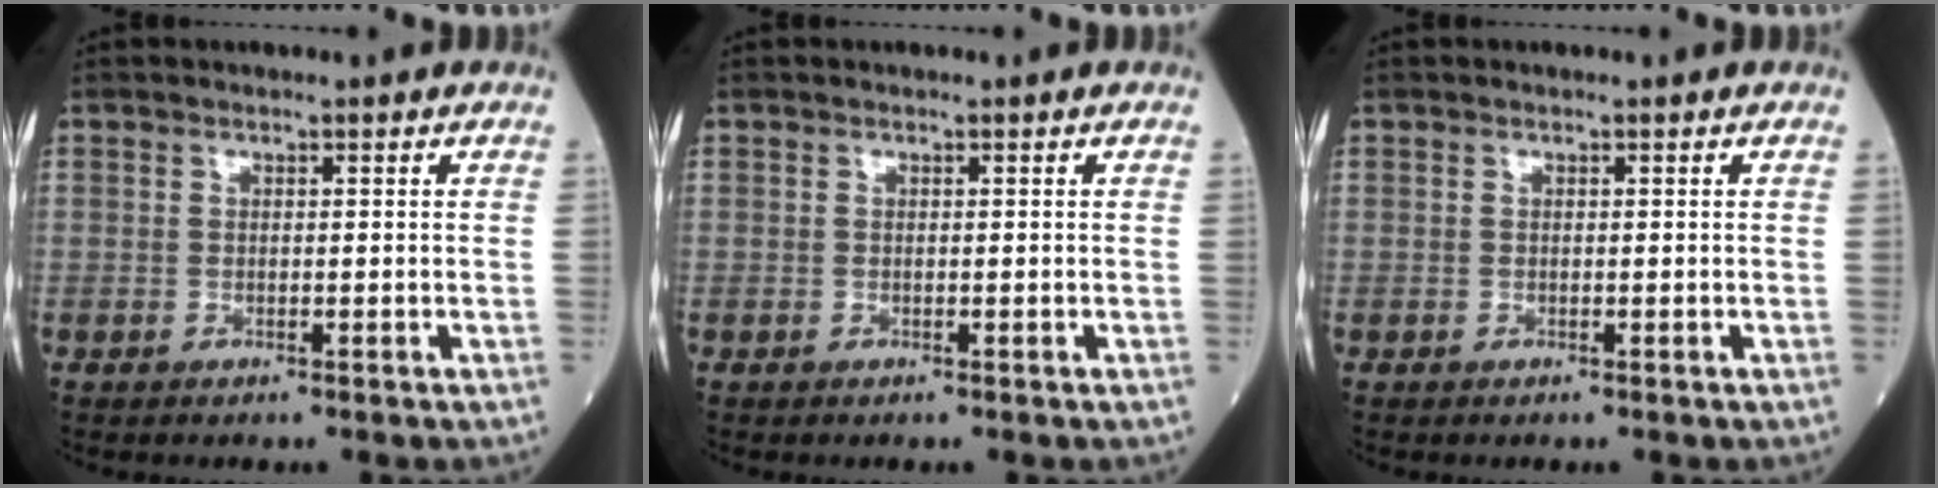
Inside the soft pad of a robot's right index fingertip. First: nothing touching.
{"total": 0.0}
{"total": 0.0}